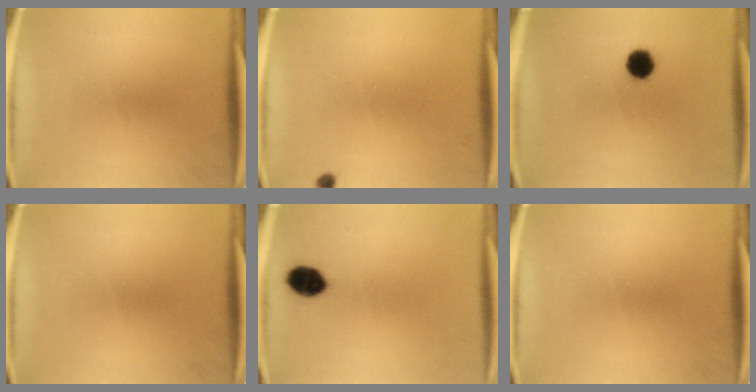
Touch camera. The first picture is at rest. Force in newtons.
{"total": 0.8}
{"total": 5.9}
{"total": 0.0}
{"total": 6.5}
{"total": 0.0}